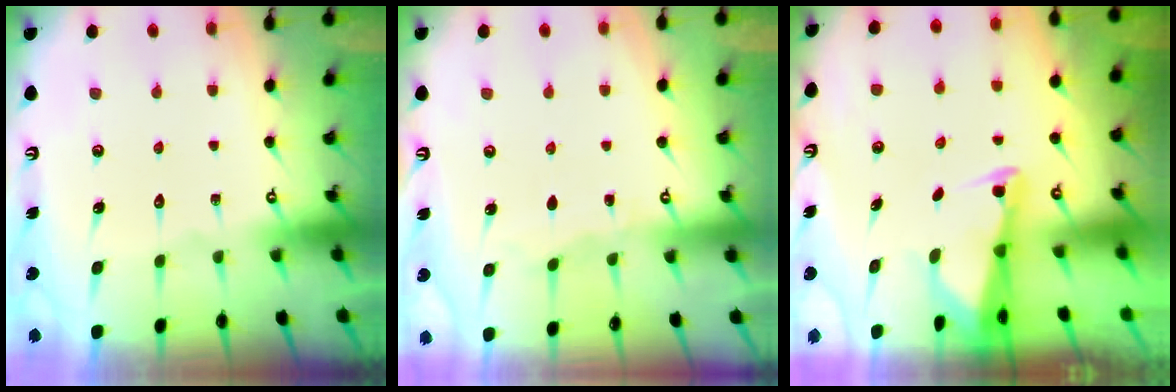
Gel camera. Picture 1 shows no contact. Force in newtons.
{"total": 2.6, "press": 2.6, "slide": 0.1}
{"total": 2.7, "press": 2.7, "slide": 0.2}